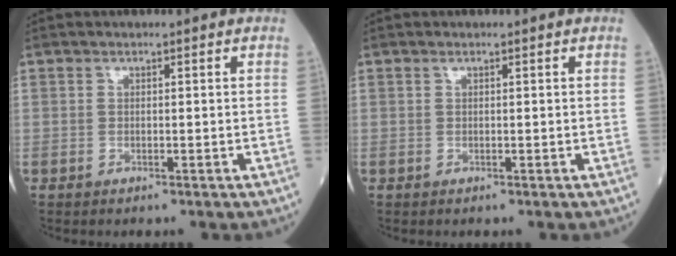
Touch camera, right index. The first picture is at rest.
{"total": 0.0}